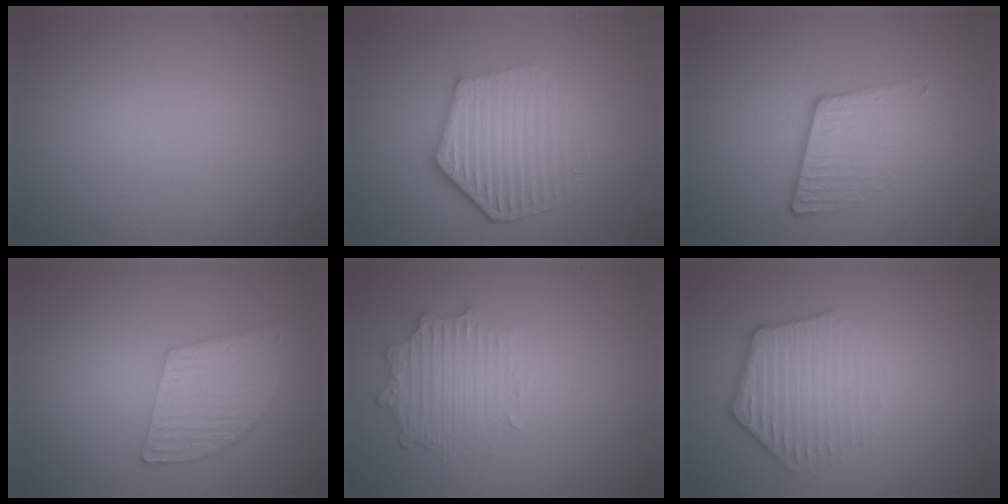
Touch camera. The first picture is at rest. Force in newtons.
{"total": 5.9, "press": 4.5, "slide": 3.8}
{"total": 3.8, "press": 2.6, "slide": 2.8}
{"total": 5.6, "press": 4.3, "slide": 3.6}
{"total": 2.5, "press": 2.3, "slide": 1.0}
{"total": 4.1, "press": 3.2, "slide": 2.7}